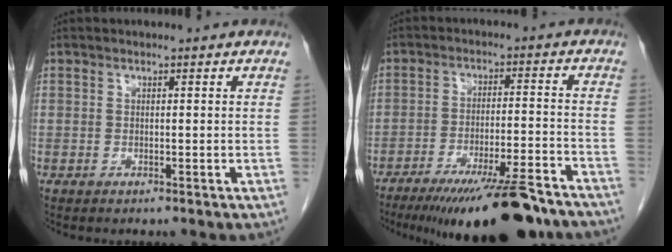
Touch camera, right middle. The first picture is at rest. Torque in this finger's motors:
{"motor_torque": [1.30, -0.84, 0.44, 0.10]}